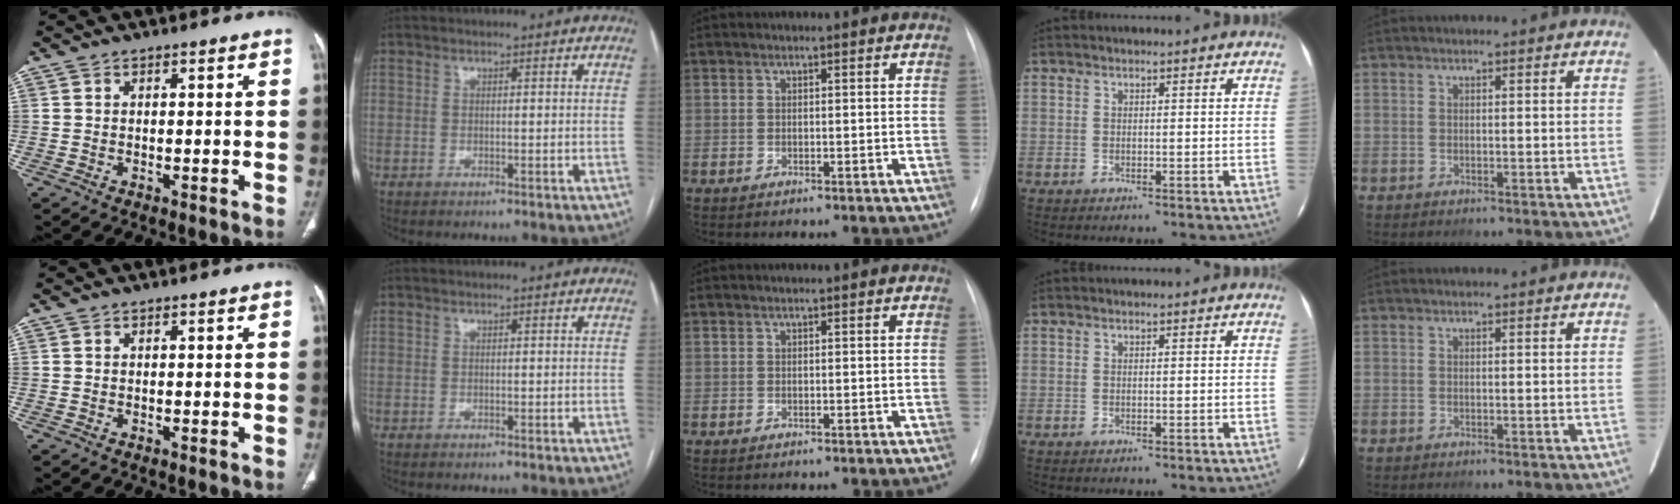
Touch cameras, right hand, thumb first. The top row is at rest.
{}